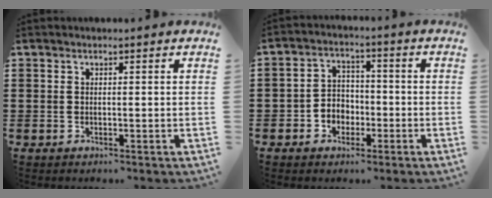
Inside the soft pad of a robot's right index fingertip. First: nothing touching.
{"total": 3.9, "force": [-2.0, 3.2, 1.1], "torque": [-0.032, 0.011, -0.043]}